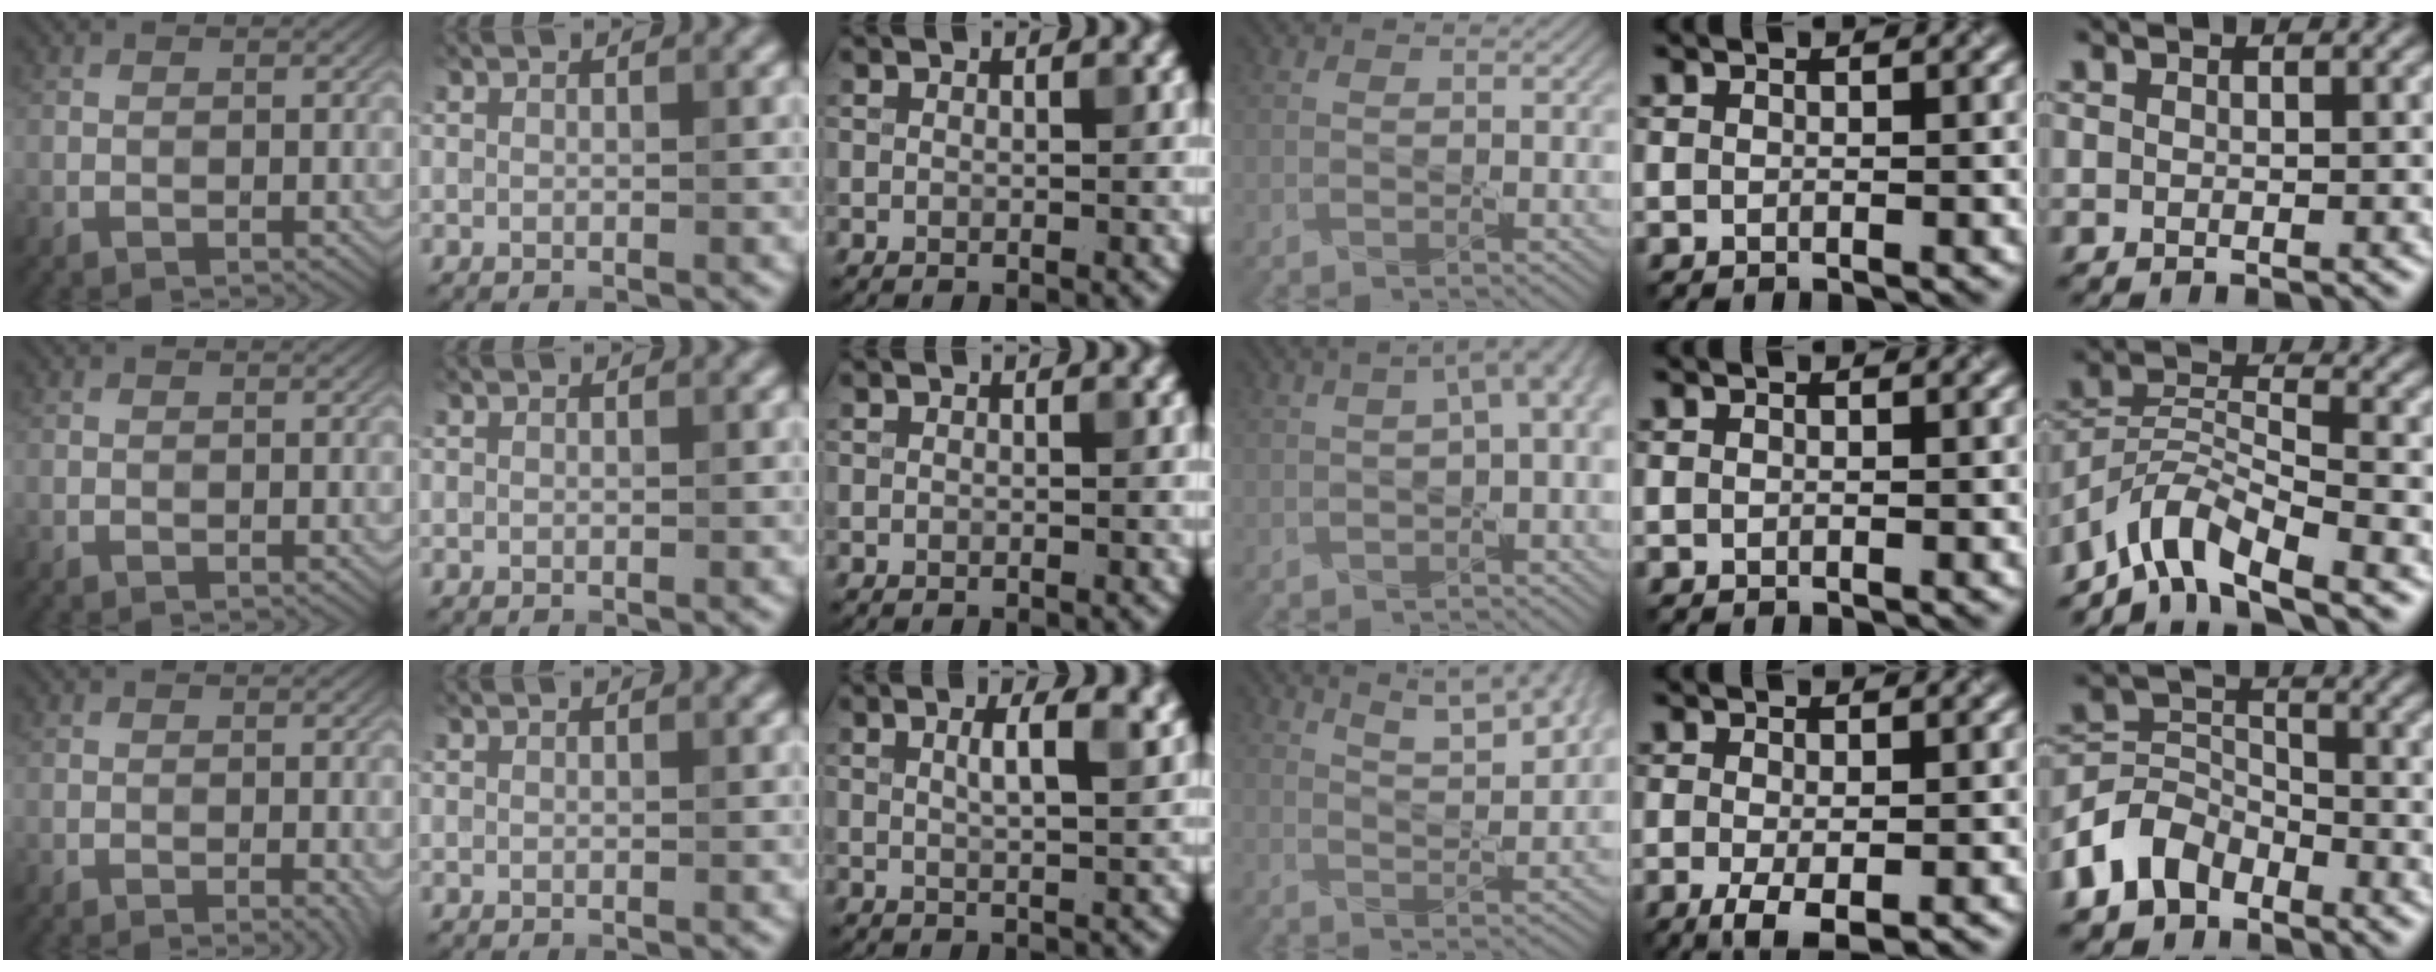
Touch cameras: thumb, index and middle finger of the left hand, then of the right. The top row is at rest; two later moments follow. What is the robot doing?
{"motion": "pour", "object": "sugar"}